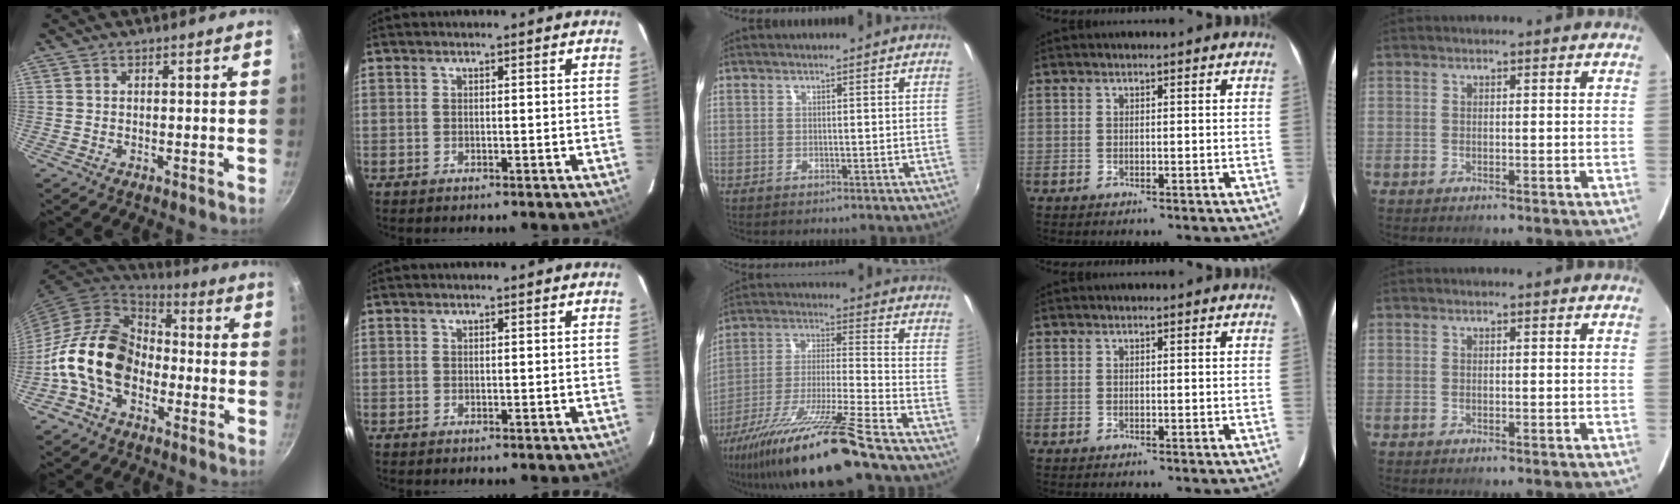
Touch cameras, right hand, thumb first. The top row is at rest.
{"thumb": {"total": 16.8, "force": [-4.4, 11.9, 11.1], "torque": [-0.165, 0.047, -0.102]}, "middle": {"total": 18.3, "force": [-13.4, -0.8, 12.4], "torque": [-0.230, -0.037, -0.238]}}